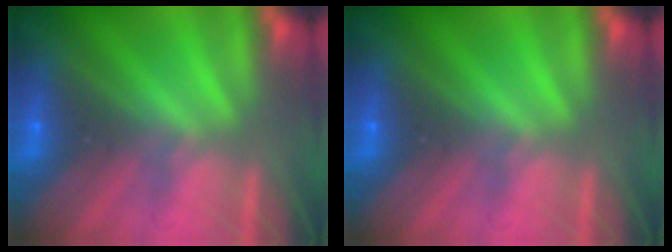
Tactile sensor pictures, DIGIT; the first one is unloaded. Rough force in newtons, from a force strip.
{"total": 0.0}